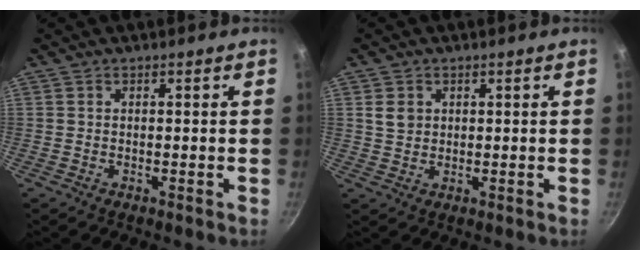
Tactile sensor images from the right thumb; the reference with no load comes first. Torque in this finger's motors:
{"motor_torque": [-0.66, 0.27, 0.19, -0.17, 0.00]}